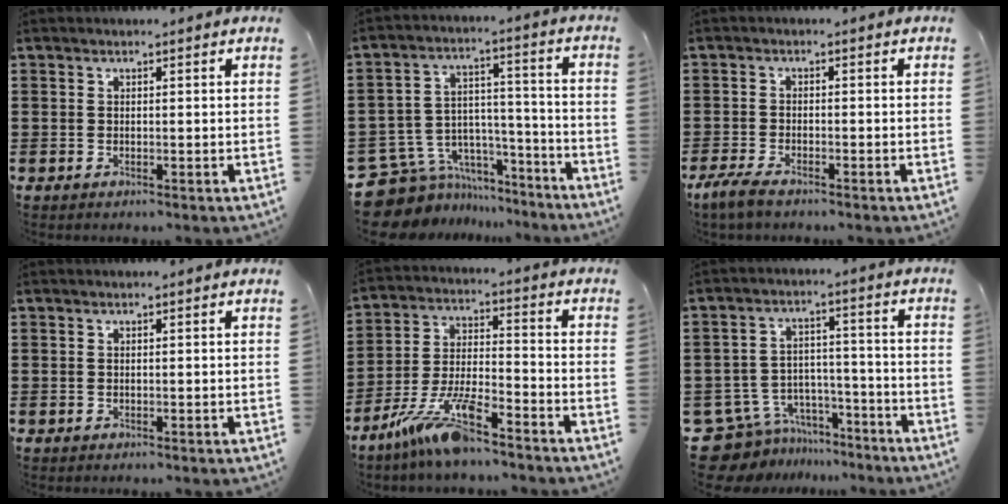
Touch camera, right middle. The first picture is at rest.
{"total": 8.3, "force": [-6.3, 5.2, 1.5], "torque": [-0.059, 0.006, -0.119]}
{"total": 2.9, "force": [-2.3, 0.5, 1.7], "torque": [-0.045, -0.003, -0.049]}
{"total": 0.0}
{"total": 10.2, "force": [-8.1, 1.6, 6.0], "torque": [-0.134, 0.004, -0.159]}
{"total": 8.5, "force": [-7.5, 3.8, 1.1], "torque": [-0.047, 0.024, -0.151]}